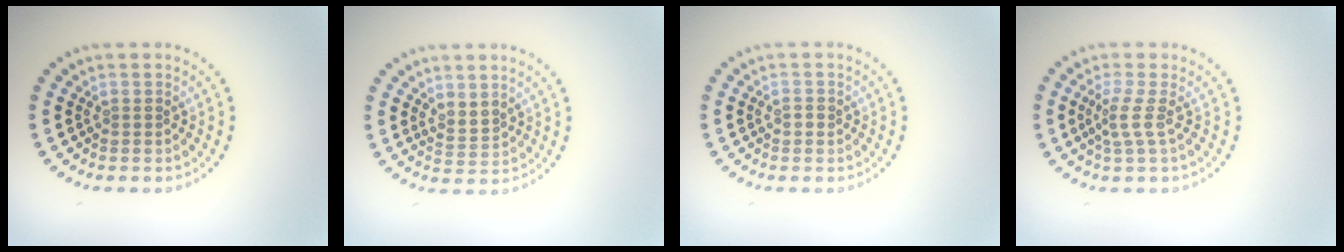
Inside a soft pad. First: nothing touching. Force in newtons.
{"total": 1.7, "press": 1.4, "slide": 1.1}
{"total": 0.9, "press": 0.9, "slide": 0.0}
{"total": 2.0, "press": 1.4, "slide": 1.3}